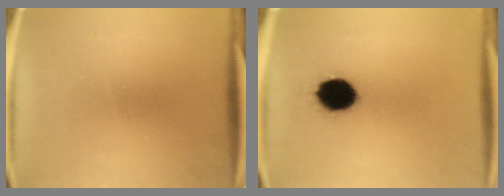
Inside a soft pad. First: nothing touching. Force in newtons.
{"total": 12.3}